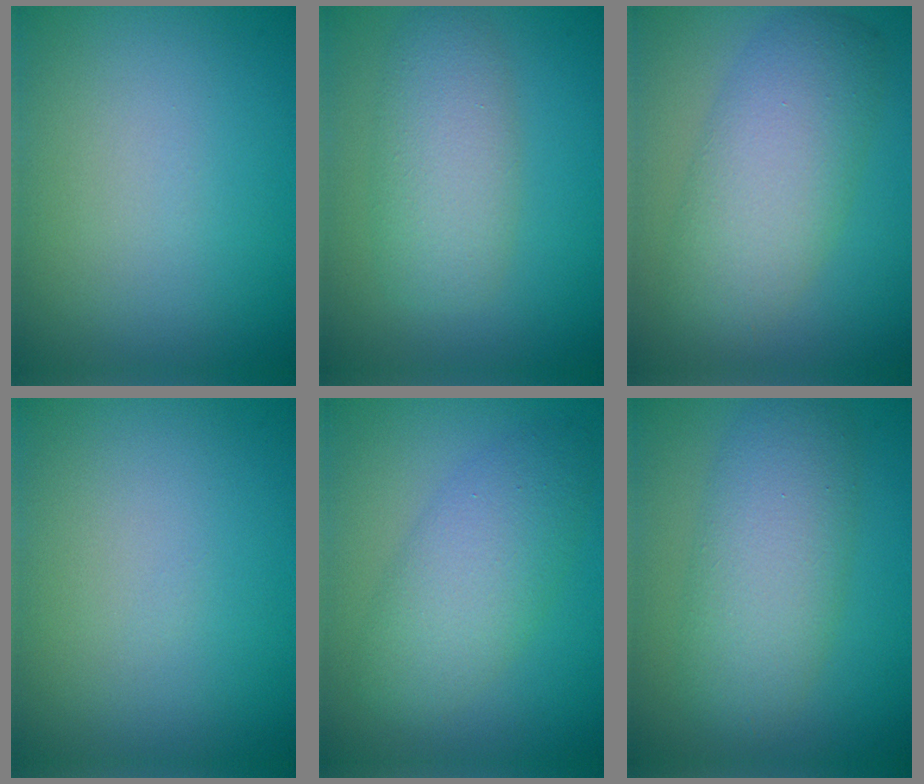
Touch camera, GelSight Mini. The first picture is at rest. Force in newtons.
{"total": 4.4, "press": 4.4, "slide": 0.1}
{"total": 6.1, "press": 6.1, "slide": 0.4}
{"total": 0.0}
{"total": 4.8, "press": 4.8, "slide": 0.1}
{"total": 5.7, "press": 5.7, "slide": 0.2}